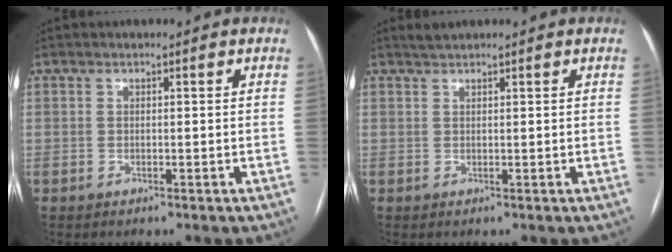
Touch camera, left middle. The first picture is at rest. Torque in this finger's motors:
{"motor_torque": [0.18, -0.21, 0.00, -0.01]}